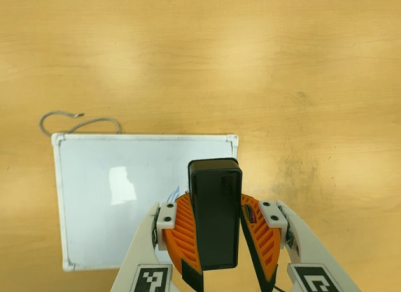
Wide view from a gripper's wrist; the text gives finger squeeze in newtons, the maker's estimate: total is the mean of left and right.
{"total": 8.5, "left": 9.0, "right": 8.0}